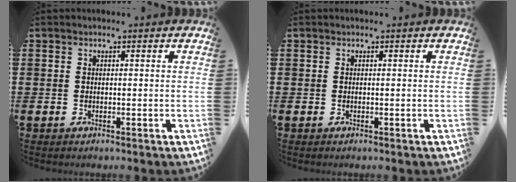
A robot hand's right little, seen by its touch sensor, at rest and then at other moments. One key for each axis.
{"total": 0.0}